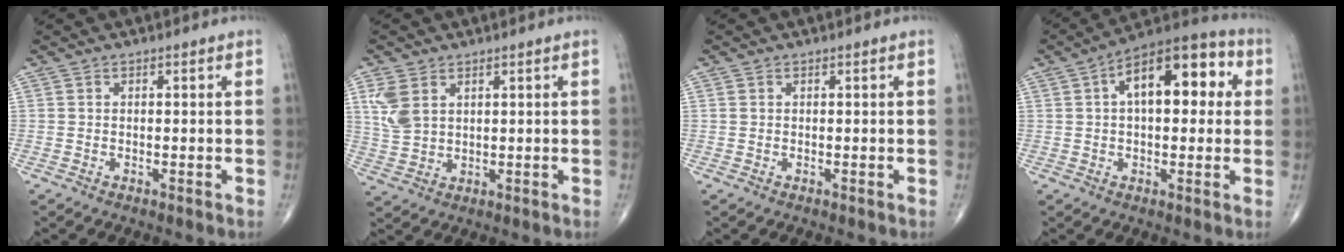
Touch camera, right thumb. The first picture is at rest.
{"total": 6.1, "force": [2.6, 3.9, 3.9], "torque": [-0.082, -0.005, 0.062]}
{"total": 0.5, "force": [0.2, 0.4, 0.3], "torque": [-0.006, 0.005, 0.006]}
{"total": 16.2, "force": [3.8, 8.1, 13.5], "torque": [-0.169, 0.032, 0.047]}